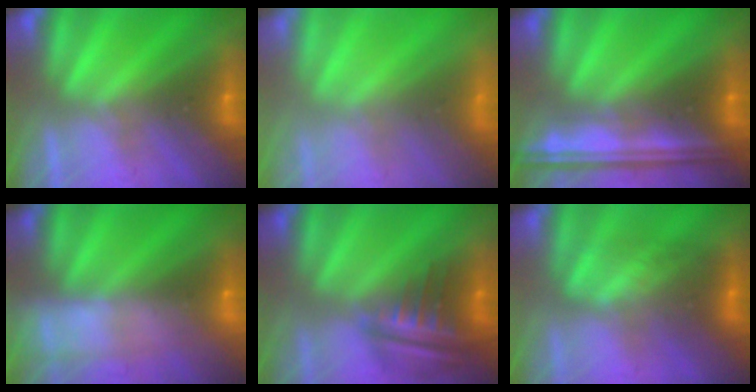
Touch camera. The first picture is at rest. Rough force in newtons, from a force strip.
{"total": 7.6}
{"total": 6.7}
{"total": 7.6}
{"total": 6.7}
{"total": 3.3}